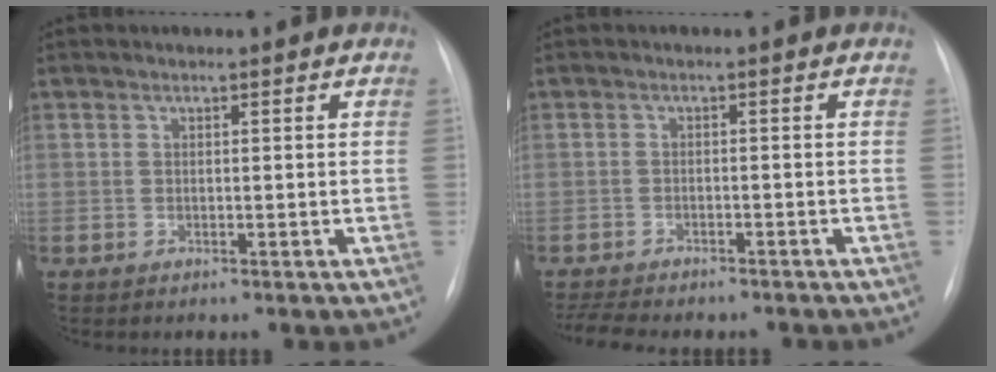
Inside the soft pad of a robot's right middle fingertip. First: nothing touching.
{"total": 9.2, "force": [-8.1, 2.2, 3.6], "torque": [-0.061, -0.002, -0.112]}